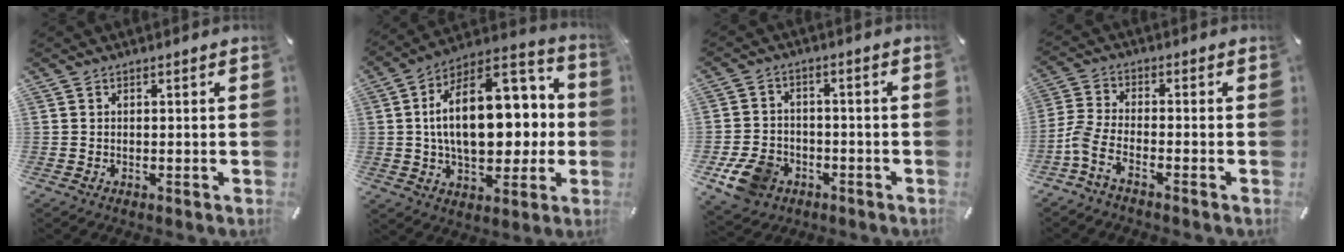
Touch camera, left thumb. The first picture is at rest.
{"total": 23.2, "force": [2.5, 14.0, 18.4], "torque": [-0.298, -0.011, 0.042]}
{"total": 9.4, "force": [-4.2, 7.3, 4.1], "torque": [-0.091, 0.024, -0.077]}
{"total": 5.7, "force": [-3.6, 2.0, 4.0], "torque": [-0.099, -0.007, -0.071]}